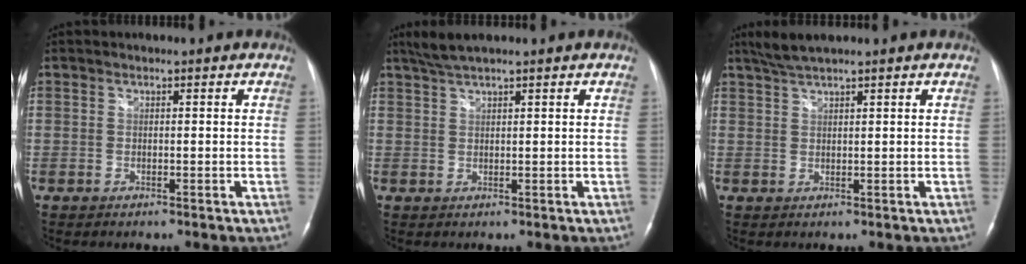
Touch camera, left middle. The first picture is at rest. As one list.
[{"total": 3.4, "force": [2.9, -0.1, 1.8], "torque": [-0.044, 0.012, 0.058]}, {"total": 3.6, "force": [3.1, -0.1, 1.8], "torque": [-0.044, 0.012, 0.061]}]